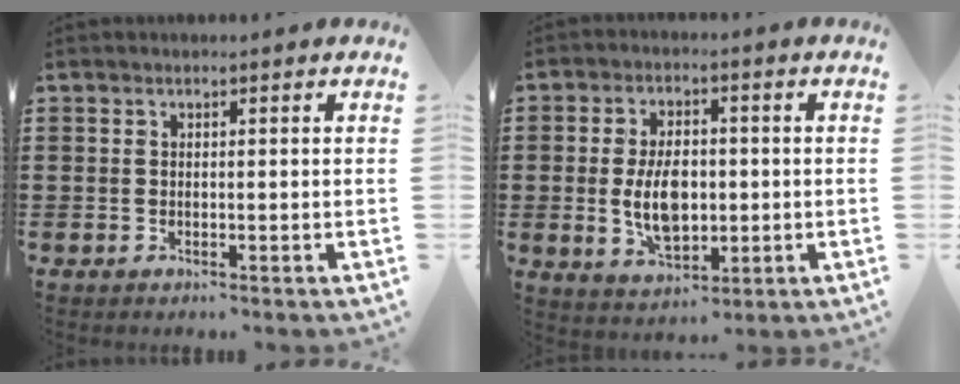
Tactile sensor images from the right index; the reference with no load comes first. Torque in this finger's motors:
{"motor_torque": [2.14, 0.00, 0.75, 0.21]}